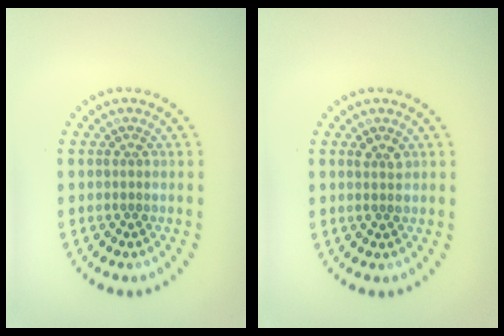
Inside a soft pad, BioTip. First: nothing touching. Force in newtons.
{"total": 1.2, "press": 1.2, "slide": 0.1}